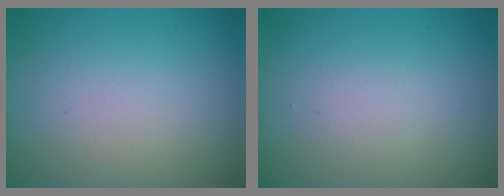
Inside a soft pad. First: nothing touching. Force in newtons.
{"total": 0.9, "press": 0.9, "slide": 0.0}